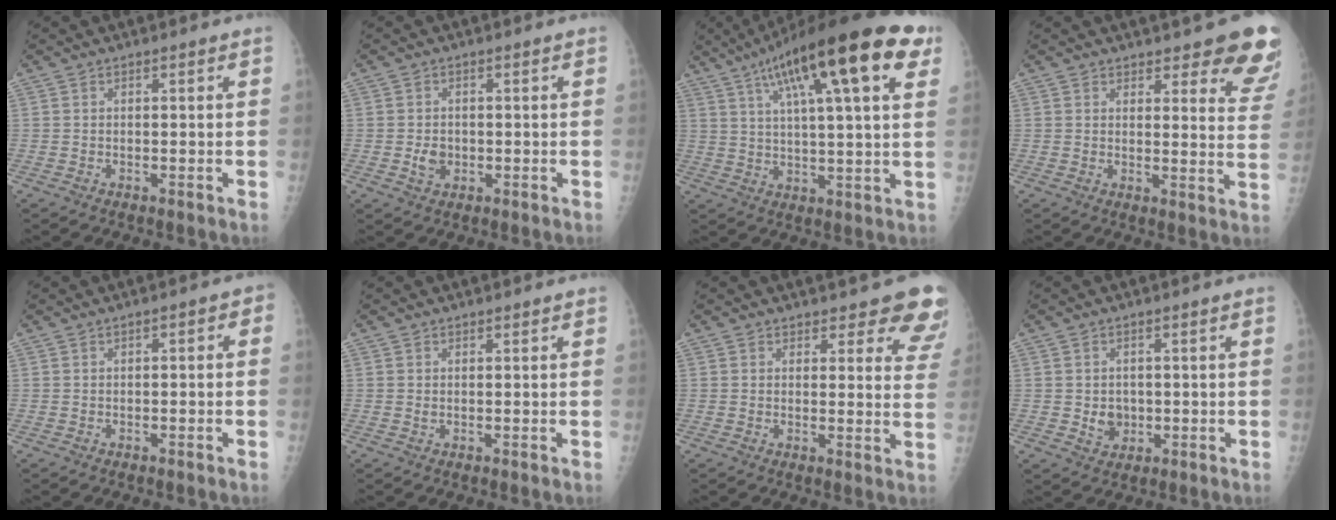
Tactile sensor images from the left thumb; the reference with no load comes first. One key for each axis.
{"total": 2.9, "fx": -0.5, "fy": 2.3, "fz": 1.6, "tx": -0.018, "ty": 0.002, "tz": -0.005}
{"total": 24.5, "fx": 11.8, "fy": 5.8, "fz": 20.6, "tx": -0.314, "ty": 0.006, "tz": 0.176}
{"total": 11.3, "fx": 9.4, "fy": 3.7, "fz": 5.2, "tx": -0.011, "ty": -0.061, "tz": 0.086}
{"total": 1.9, "fx": -0.3, "fy": 1.0, "fz": 1.5, "tx": -0.009, "ty": 0.013, "tz": -0.011}
{"total": 0.6, "fx": 0.3, "fy": 0.4, "fz": 0.3, "tx": -0.002, "ty": -0.002, "tz": 0.004}
{"total": 9.8, "fx": 8.7, "fy": 3.9, "fz": 2.5, "tx": 0.028, "ty": -0.052, "tz": 0.067}
{"total": 3.5, "fx": -0.2, "fy": 3.1, "fz": 1.7, "tx": -0.010, "ty": 0.000, "tz": 0.006}